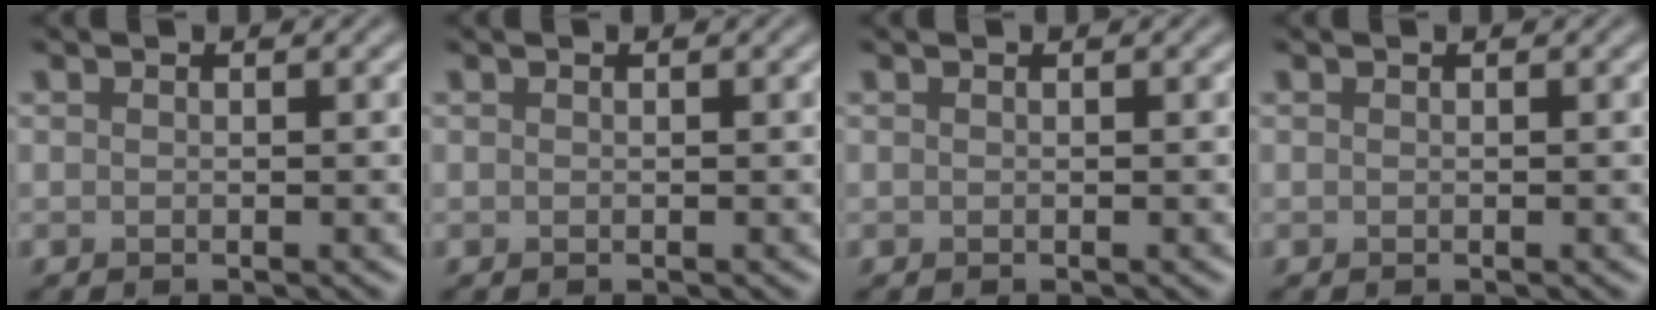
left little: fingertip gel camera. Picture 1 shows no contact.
{"total": 0.0}
{"total": 0.0}
{"total": 0.0}